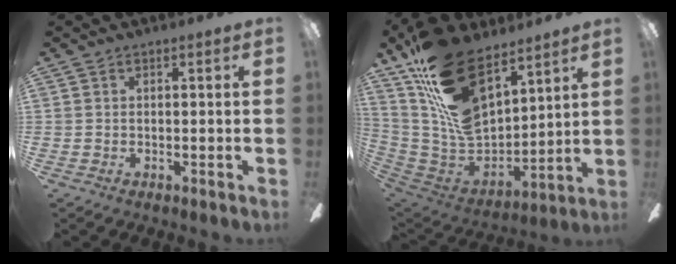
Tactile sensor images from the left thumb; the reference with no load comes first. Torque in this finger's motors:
{"motor_torque": [0.85, 0.97, 1.20, -1.57, 0.24]}